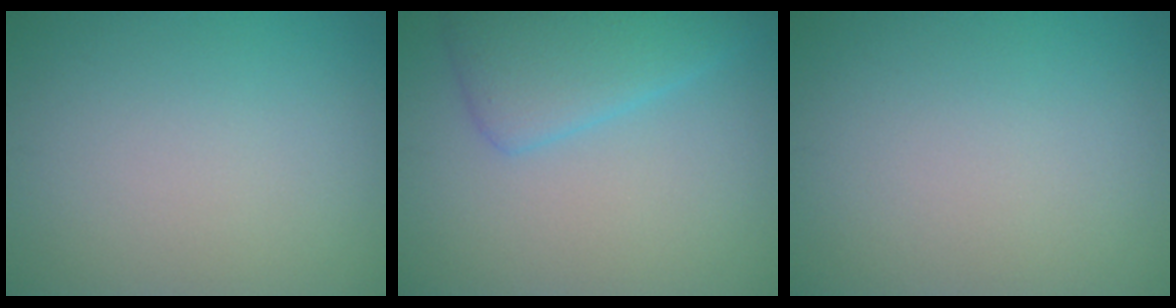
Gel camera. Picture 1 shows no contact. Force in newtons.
{"total": 4.6, "press": 4.6, "slide": 0.4}
{"total": 0.0}